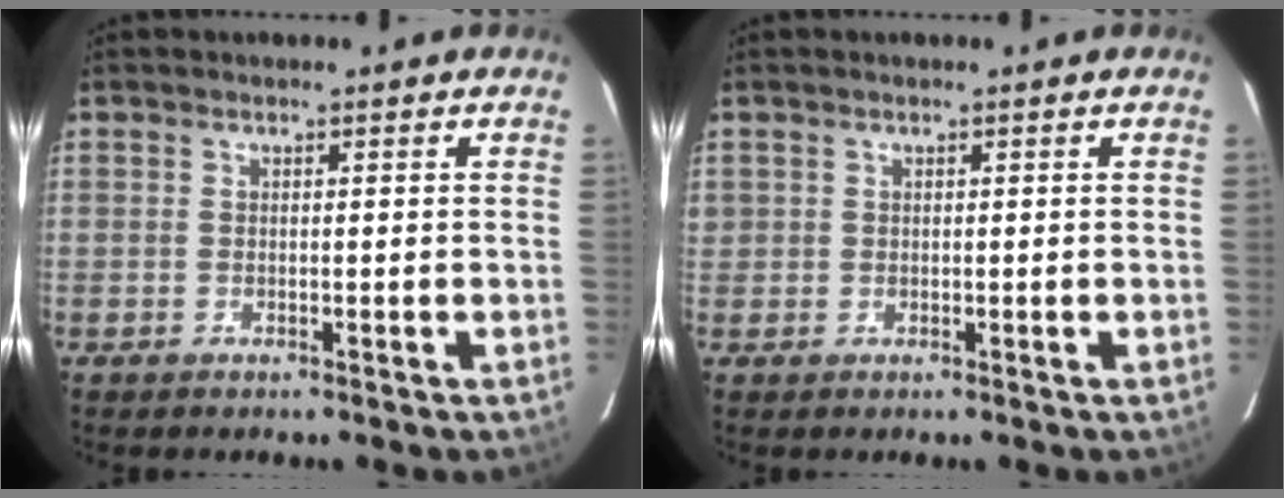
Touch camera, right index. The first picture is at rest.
{"total": 2.2, "force": [0.5, 2.1, 0.5], "torque": [-0.012, 0.014, 0.013]}